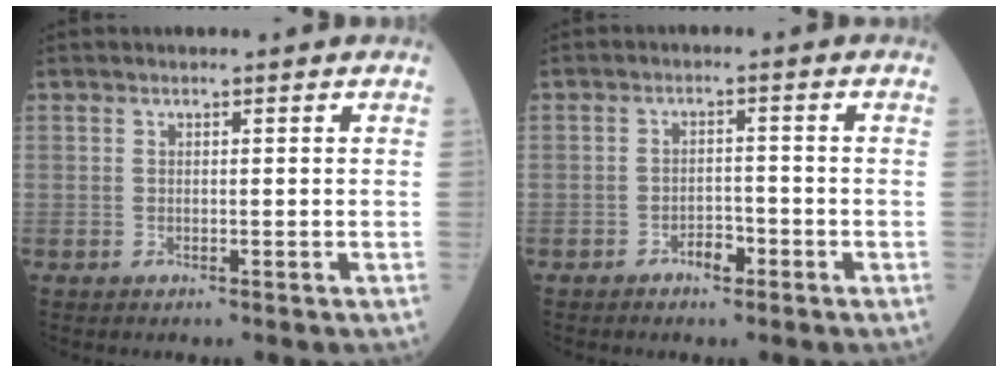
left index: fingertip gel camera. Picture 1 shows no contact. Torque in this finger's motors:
{"motor_torque": [-0.02, 0.03, 0.02, 0.01]}